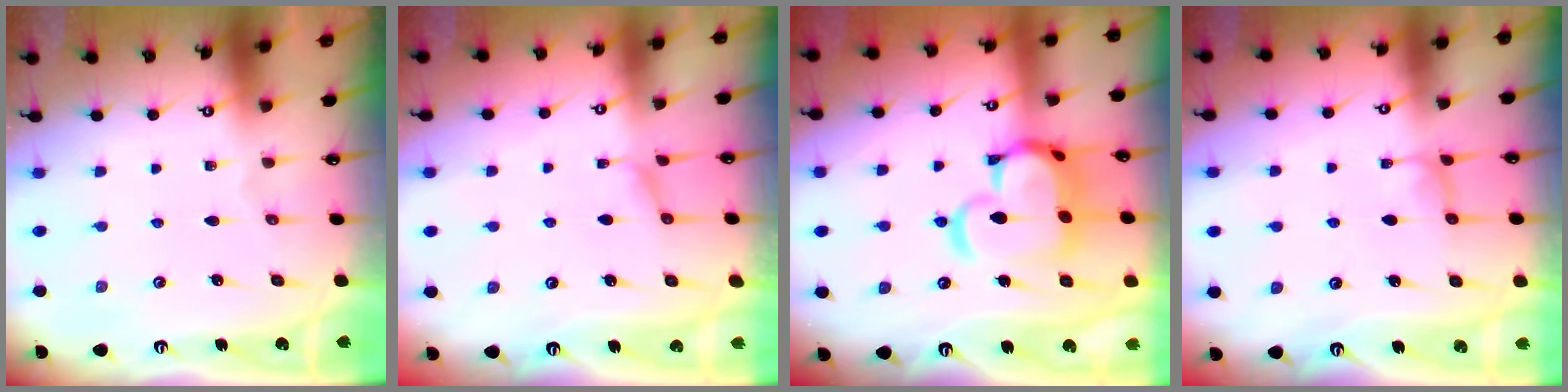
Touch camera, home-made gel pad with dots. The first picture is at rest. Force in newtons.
{"total": 1.2, "press": 0.9, "slide": 0.8}
{"total": 12.7, "press": 12.6, "slide": 1.9}
{"total": 0.6, "press": 0.6, "slide": 0.3}